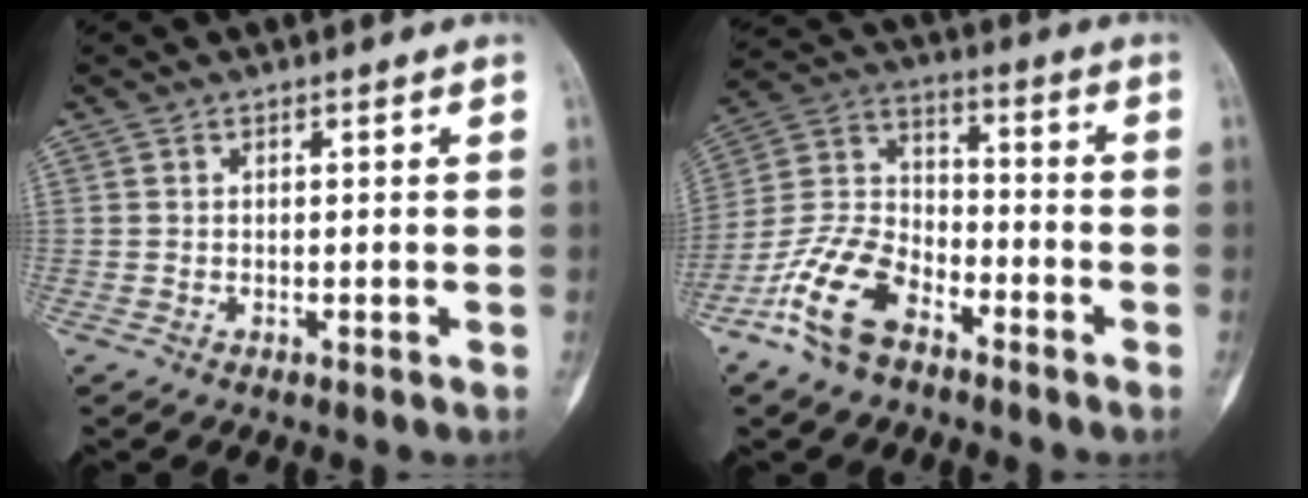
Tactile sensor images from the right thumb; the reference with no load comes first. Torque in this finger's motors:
{"motor_torque": [0.18, 0.38, 0.20, 0.20, 0.14]}